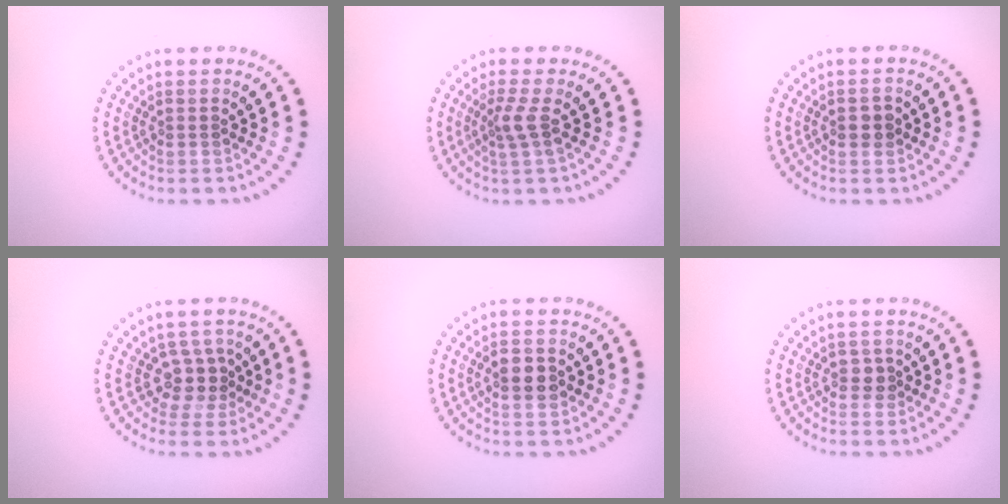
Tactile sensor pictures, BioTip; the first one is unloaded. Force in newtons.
{"total": 1.9, "press": 1.4, "slide": 1.4}
{"total": 1.5, "press": 1.5, "slide": 0.1}
{"total": 2.6, "press": 2.0, "slide": 1.8}
{"total": 2.8, "press": 2.8, "slide": 0.1}
{"total": 1.3, "press": 1.2, "slide": 0.6}